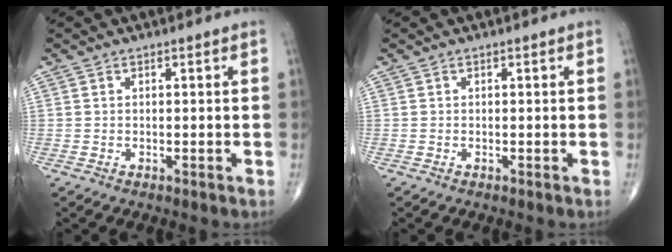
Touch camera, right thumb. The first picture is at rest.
{"total": 0.0}